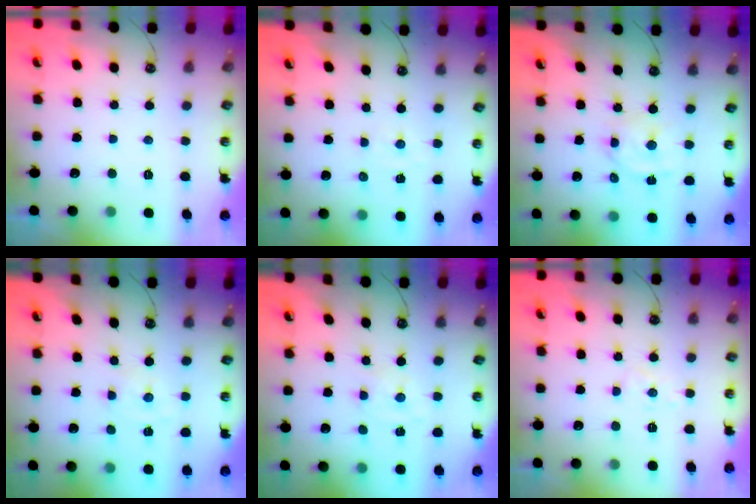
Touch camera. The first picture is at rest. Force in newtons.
{"total": 1.4, "press": 1.4, "slide": 0.4}
{"total": 8.2, "press": 8.1, "slide": 1.2}
{"total": 0.0}
{"total": 0.0}
{"total": 4.2, "press": 4.1, "slide": 1.0}